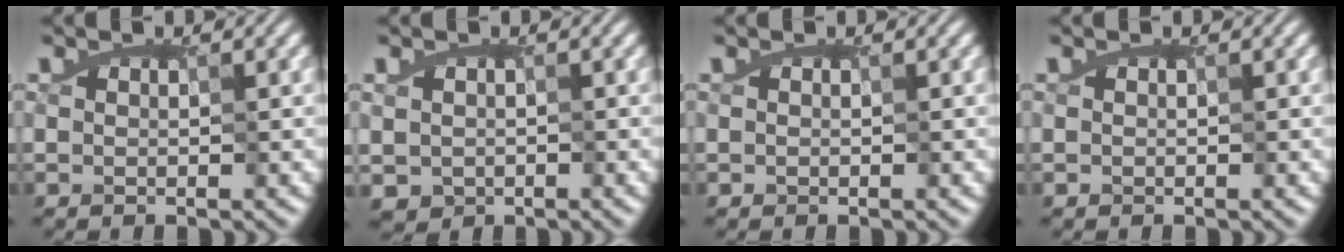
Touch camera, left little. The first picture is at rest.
{"total": 1.0, "force": [-0.1, 1.0, 0.2], "torque": [-0.018, -0.004, 0.007]}
{"total": 0.0}
{"total": 0.0}